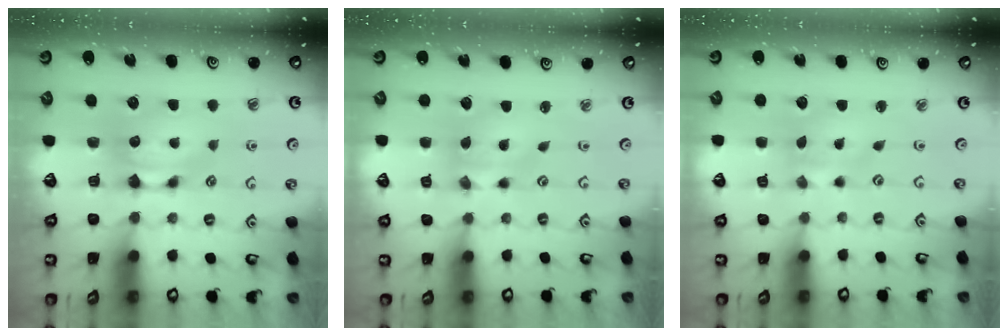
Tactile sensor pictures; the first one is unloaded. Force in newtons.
{"total": 1.8, "press": 1.3, "slide": 1.3}
{"total": 2.7, "press": 2.6, "slide": 1.0}